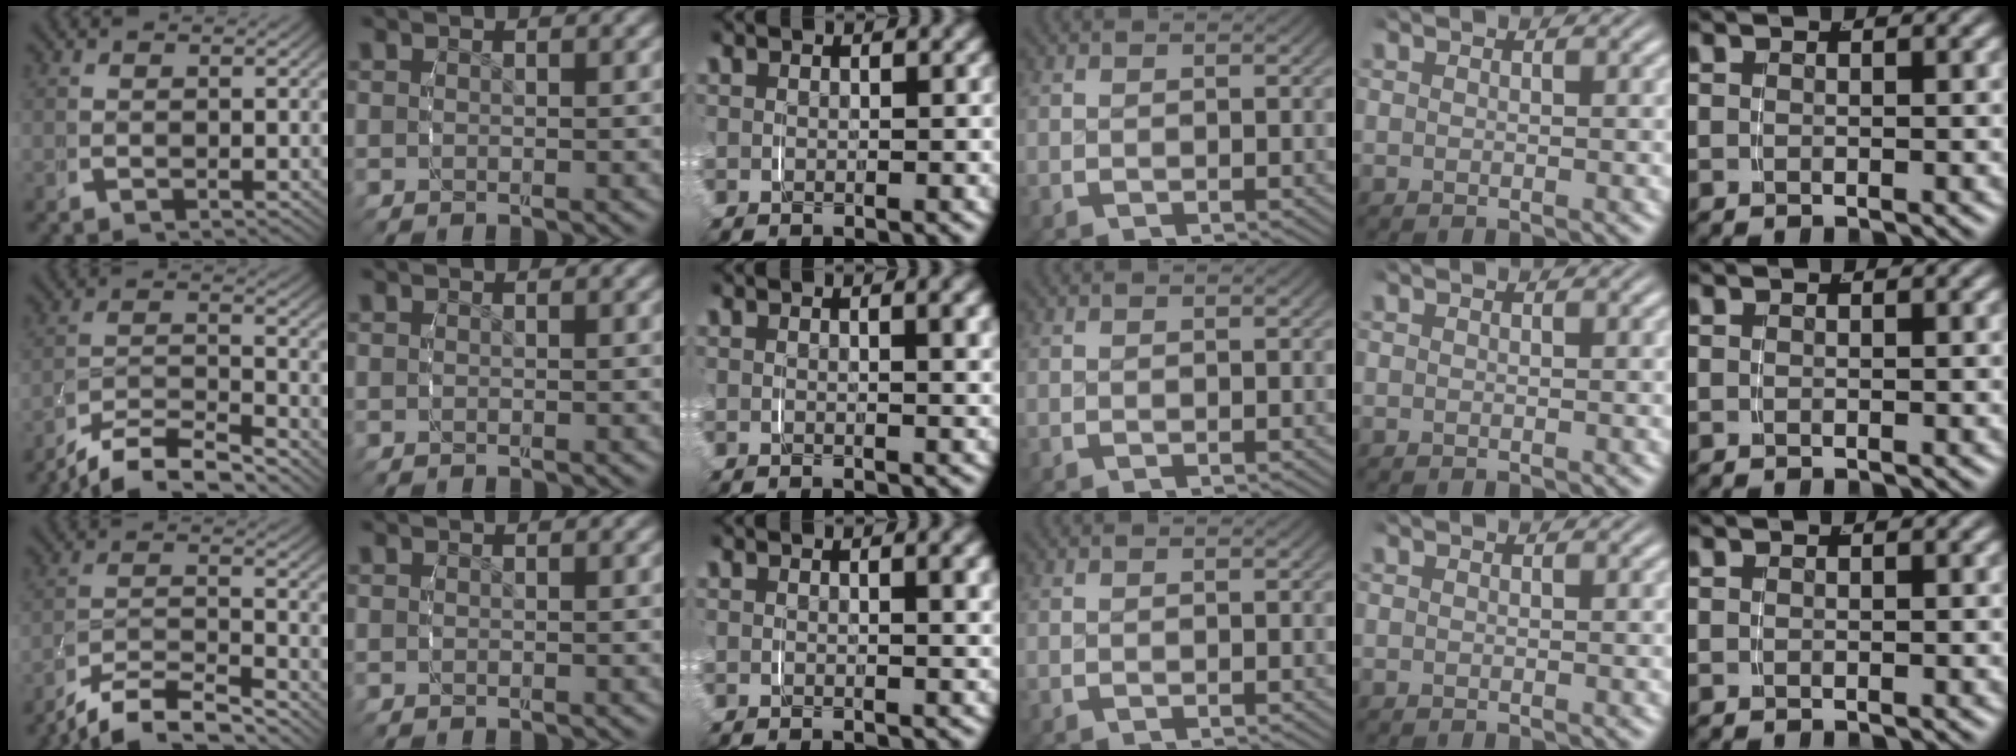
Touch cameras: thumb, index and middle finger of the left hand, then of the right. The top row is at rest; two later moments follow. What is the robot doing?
{"motion": "grasp_and_lifting", "object": "measuring cup"}